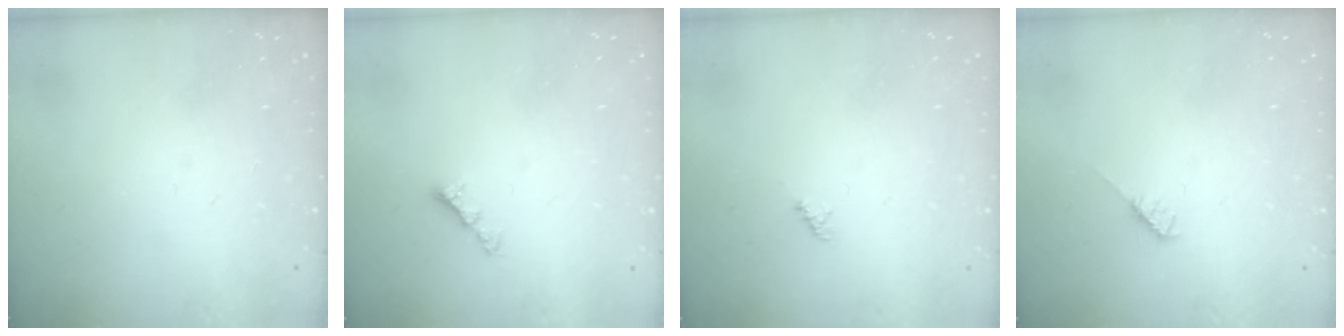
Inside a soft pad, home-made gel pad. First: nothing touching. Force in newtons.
{"total": 3.4, "press": 3.3, "slide": 0.6}
{"total": 1.1, "press": 1.1, "slide": 0.3}
{"total": 4.1, "press": 4.1, "slide": 0.3}